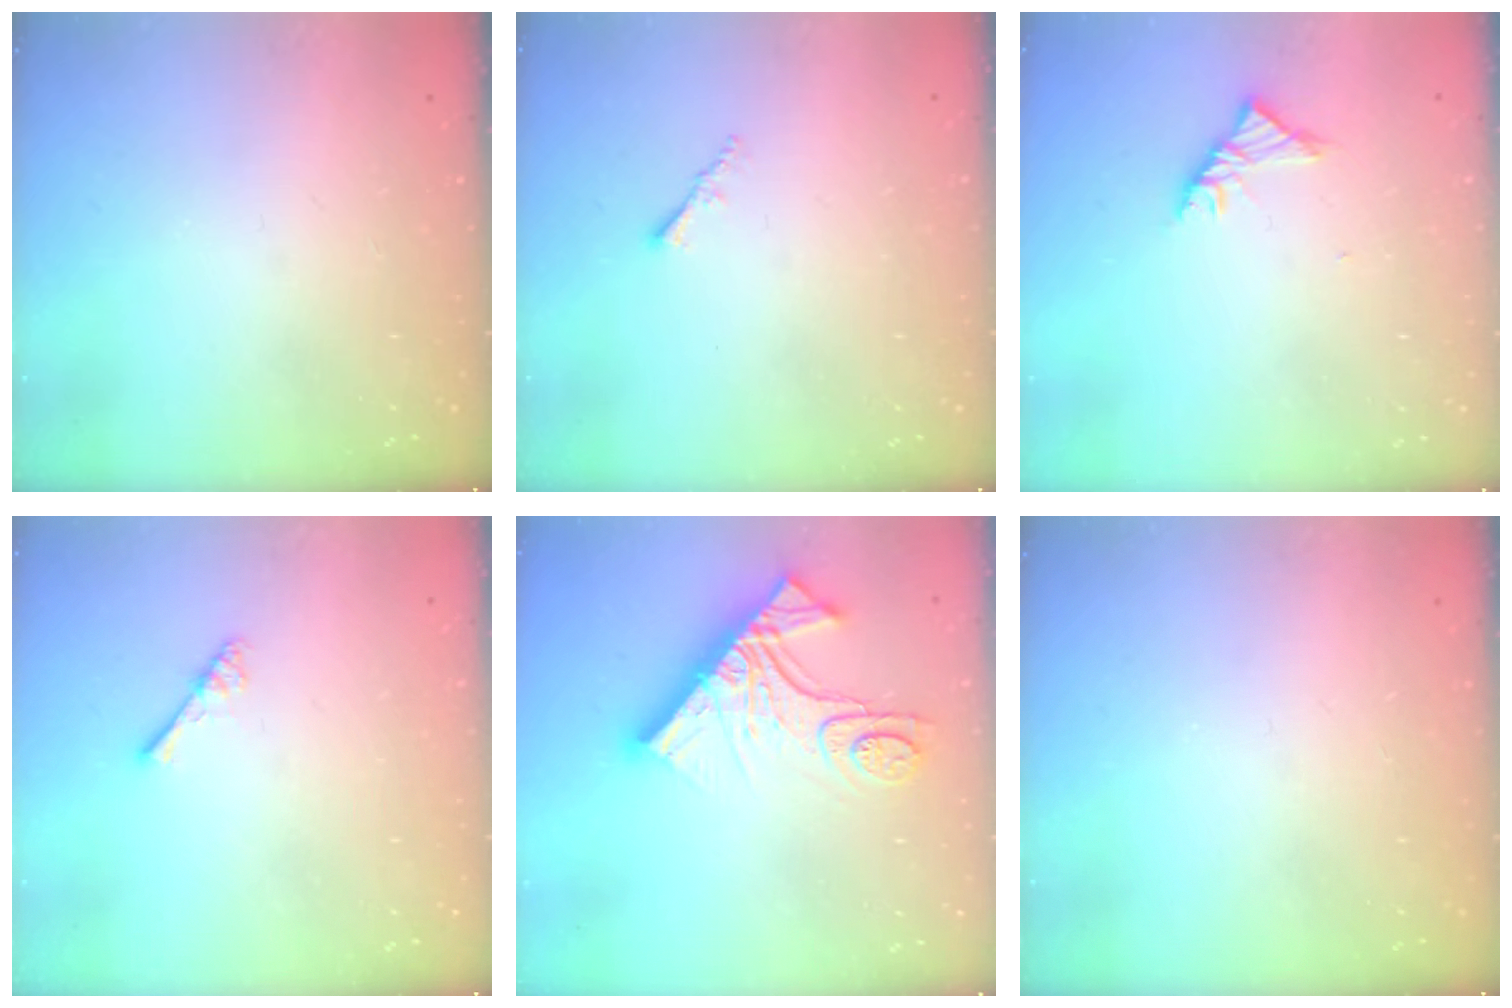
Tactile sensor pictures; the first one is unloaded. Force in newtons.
{"total": 1.2, "press": 1.1, "slide": 0.4}
{"total": 3.4, "press": 3.3, "slide": 0.8}
{"total": 2.5, "press": 2.5, "slide": 0.4}
{"total": 16.4, "press": 16.3, "slide": 1.6}
{"total": 0.0}